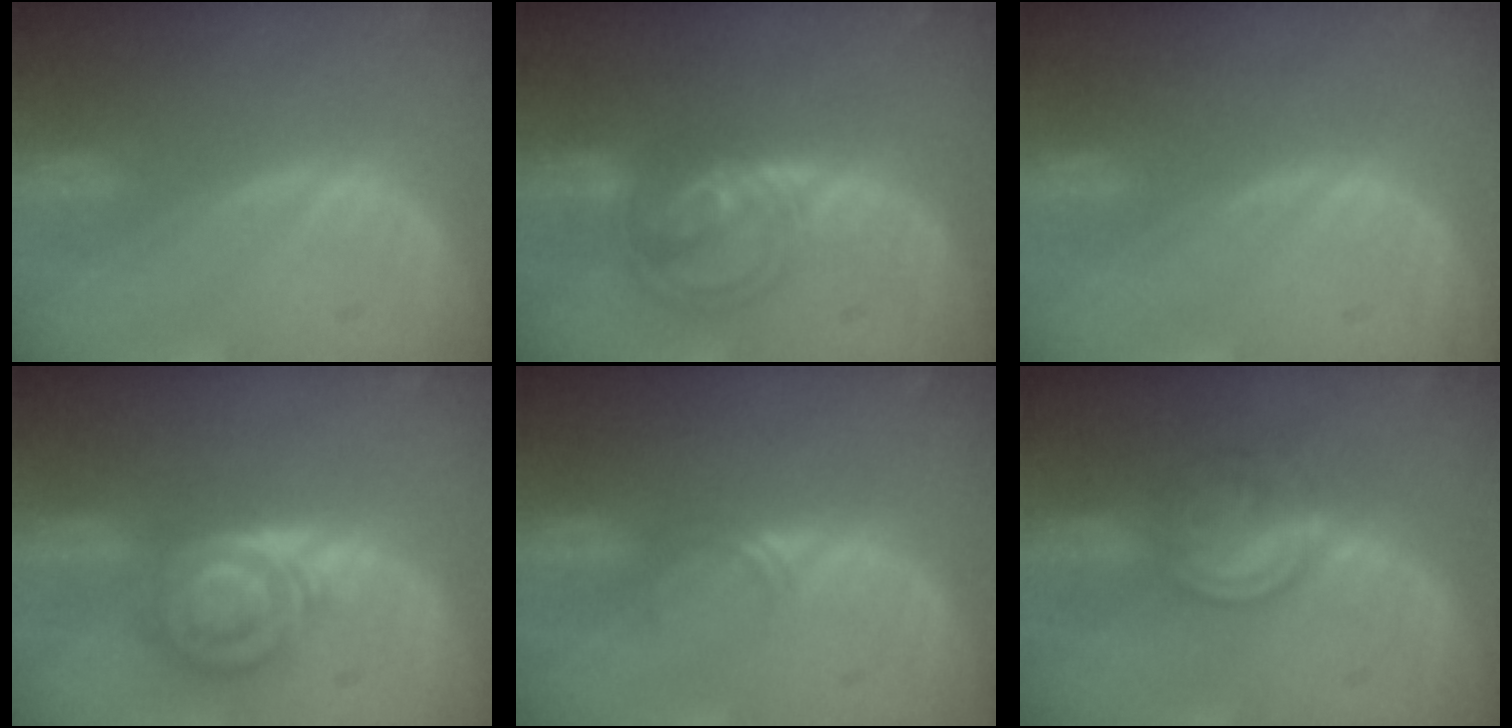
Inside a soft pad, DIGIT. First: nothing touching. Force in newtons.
{"total": 6.3, "press": 6.1, "slide": 1.4}
{"total": 0.0}
{"total": 6.7, "press": 6.7, "slide": 0.1}
{"total": 1.7, "press": 1.4, "slide": 1.0}
{"total": 6.0, "press": 5.4, "slide": 2.6}